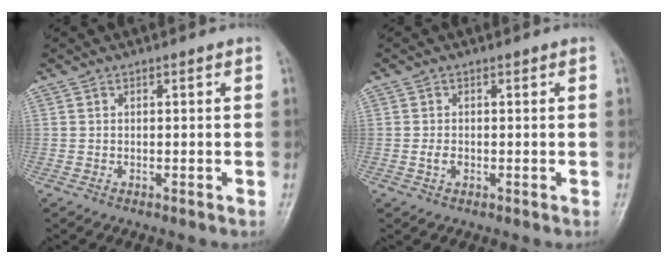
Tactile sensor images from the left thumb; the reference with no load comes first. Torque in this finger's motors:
{"motor_torque": [-0.25, 0.15, 0.19, 0.01, 0.00]}